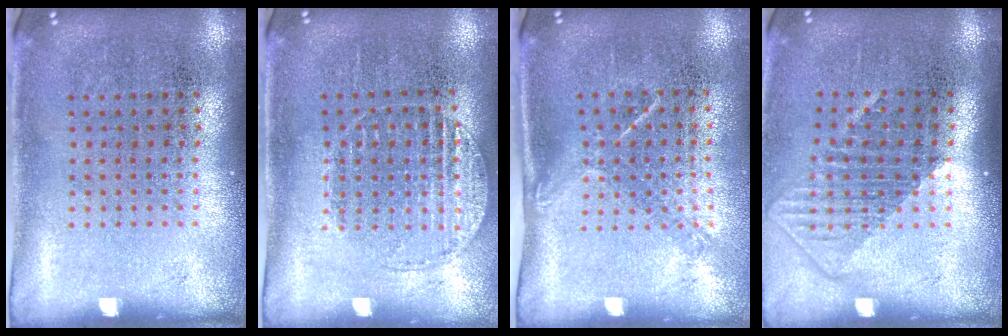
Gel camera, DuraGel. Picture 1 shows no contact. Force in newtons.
{"total": 1.1, "press": 1.1, "slide": 0.2}
{"total": 1.4, "press": 1.0, "slide": 1.0}
{"total": 1.4, "press": 1.1, "slide": 0.9}